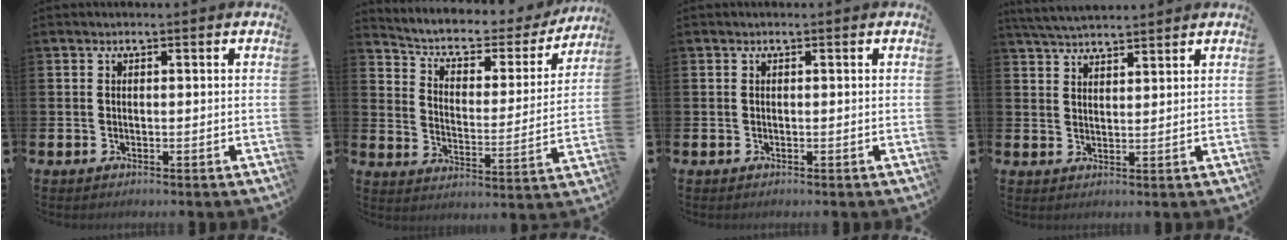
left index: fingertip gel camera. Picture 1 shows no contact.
{"total": 6.0, "force": [5.0, 2.5, 2.1], "torque": [-0.060, -0.039, 0.078]}
{"total": 0.0}
{"total": 3.8, "force": [3.7, 0.2, 0.7], "torque": [-0.020, -0.018, 0.067]}